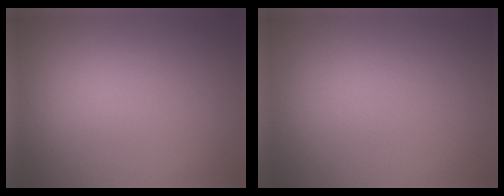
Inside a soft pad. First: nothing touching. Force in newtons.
{"total": 0.0}